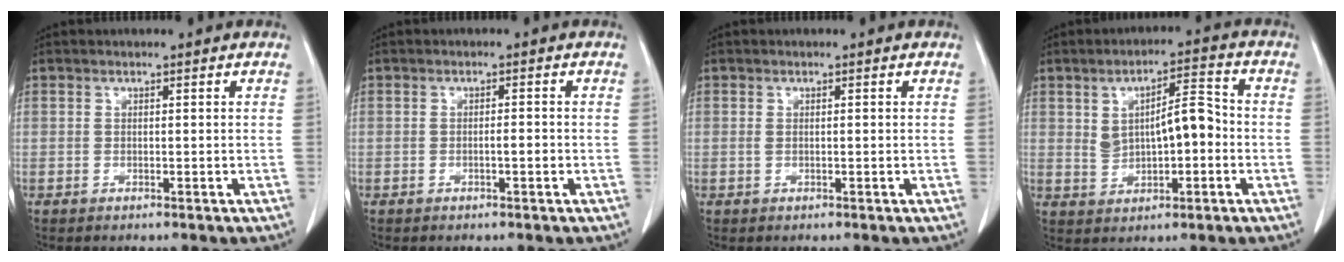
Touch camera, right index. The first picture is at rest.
{"total": 1.2, "force": [-0.5, 0.2, 1.1], "torque": [-0.018, 0.003, -0.008]}
{"total": 0.8, "force": [0.1, 0.3, 0.7], "torque": [-0.019, 0.005, 0.004]}
{"total": 7.6, "force": [0.3, 2.8, 7.0], "torque": [-0.117, 0.021, 0.013]}